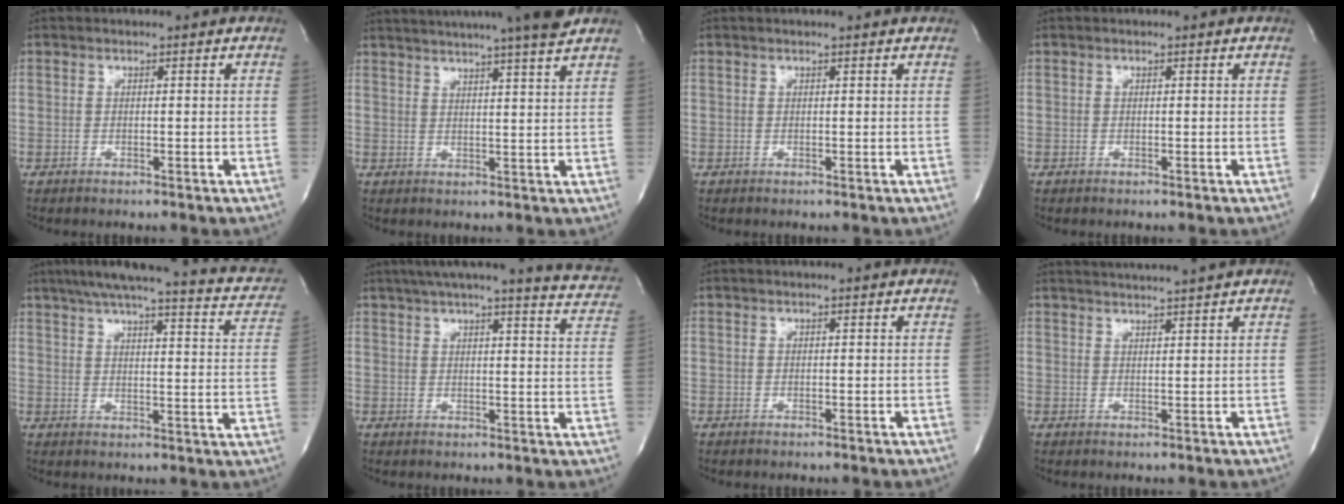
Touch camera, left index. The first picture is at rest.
{"total": 16.4, "force": [14.4, -1.0, 7.7], "torque": [-0.135, -0.013, 0.192]}
{"total": 2.0, "force": [1.8, -0.1, 0.8], "torque": [-0.013, 0.015, 0.021]}
{"total": 0.0}
{"total": 21.8, "force": [17.3, 3.9, 12.7], "torque": [-0.175, 0.013, 0.200]}
{"total": 16.8, "force": [14.9, 0.8, 7.8], "torque": [-0.100, -0.028, 0.167]}
{"total": 1.6, "force": [1.5, 0.0, 0.6], "torque": [-0.012, 0.013, 0.018]}
{"total": 6.9, "force": [6.3, -1.6, 2.2], "torque": [-0.034, 0.006, 0.089]}